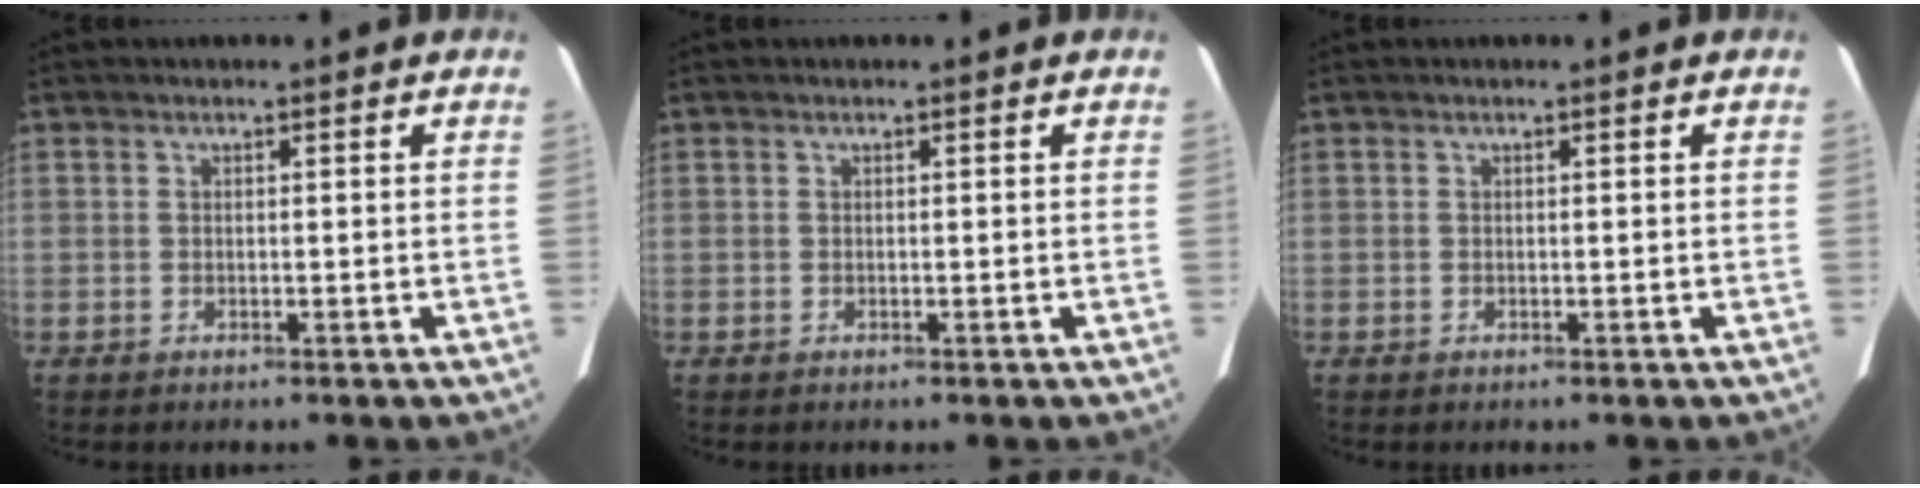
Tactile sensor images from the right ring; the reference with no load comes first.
{"total": 0.0}
{"total": 0.0}